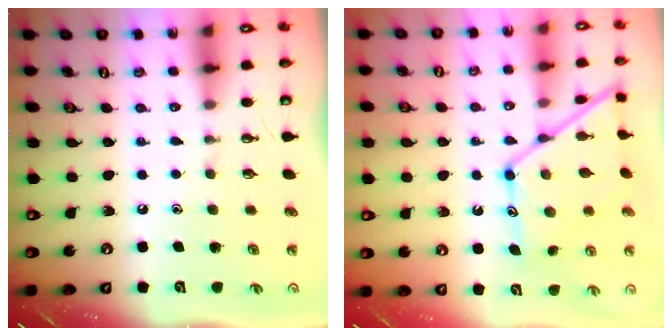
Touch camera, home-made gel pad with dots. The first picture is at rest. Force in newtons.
{"total": 15.6, "press": 15.5, "slide": 1.3}